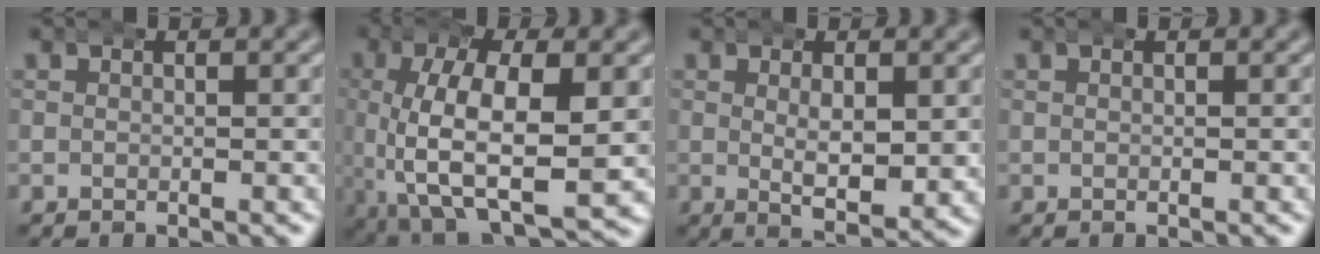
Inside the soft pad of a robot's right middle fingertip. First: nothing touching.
{"total": 11.2, "force": [-2.1, 6.3, 9.0], "torque": [-0.186, -0.039, -0.013]}
{"total": 4.7, "force": [0.3, 1.9, 4.3], "torque": [-0.071, -0.012, 0.008]}
{"total": 0.0}